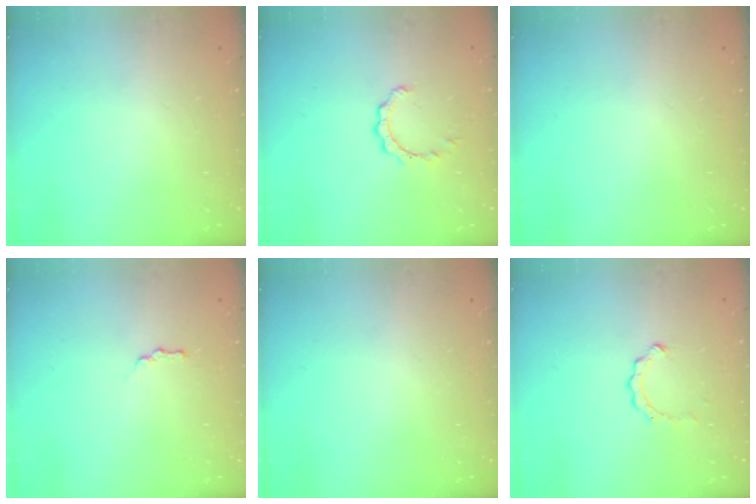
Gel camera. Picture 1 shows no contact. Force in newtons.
{"total": 2.2, "press": 2.2, "slide": 0.1}
{"total": 0.0}
{"total": 3.4, "press": 3.3, "slide": 0.5}
{"total": 0.0}
{"total": 2.6, "press": 2.6, "slide": 0.3}